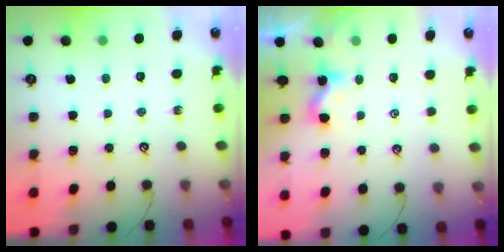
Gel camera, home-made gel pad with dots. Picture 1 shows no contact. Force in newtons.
{"total": 1.9, "press": 1.9, "slide": 0.2}